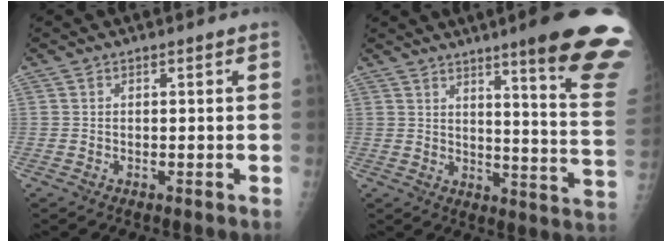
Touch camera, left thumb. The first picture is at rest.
{"total": 21.0, "force": [14.2, 1.3, 15.4], "torque": [-0.177, -0.089, 0.178]}